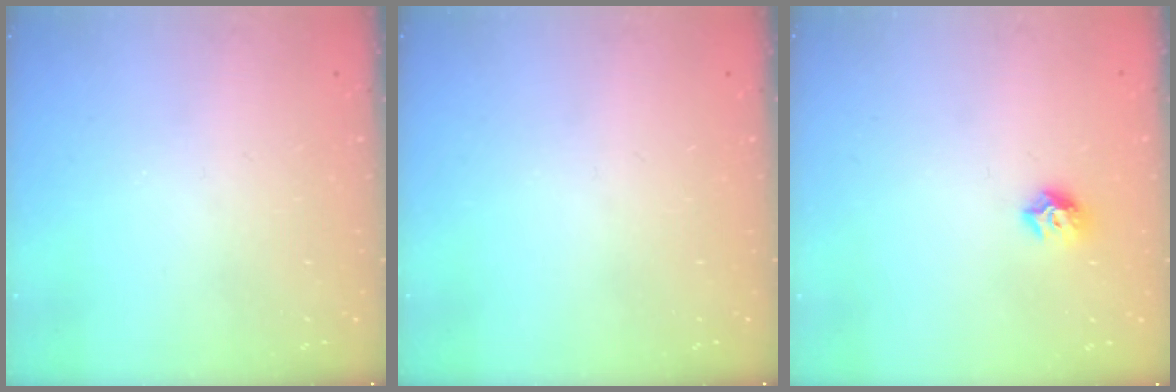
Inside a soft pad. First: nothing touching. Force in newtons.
{"total": 0.0}
{"total": 8.2, "press": 8.1, "slide": 1.0}